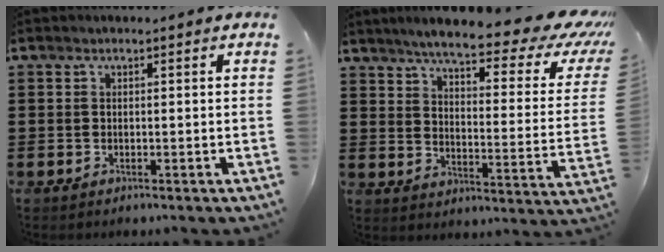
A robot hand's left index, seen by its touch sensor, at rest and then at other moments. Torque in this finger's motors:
{"motor_torque": [2.14, 0.00, 1.05, 0.21]}